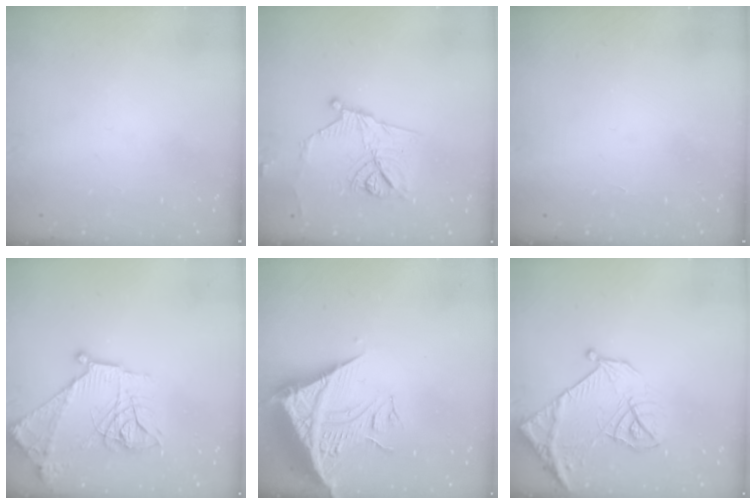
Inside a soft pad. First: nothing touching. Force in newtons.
{"total": 13.6, "press": 13.4, "slide": 2.4}
{"total": 1.7, "press": 1.7, "slide": 0.1}
{"total": 16.5, "press": 16.5, "slide": 1.3}
{"total": 14.7, "press": 14.6, "slide": 1.5}
{"total": 14.4, "press": 14.3, "slide": 1.6}